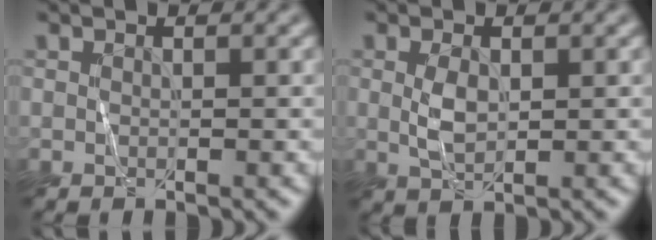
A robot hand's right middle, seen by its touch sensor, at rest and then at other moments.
{"total": 1.9, "force": [0.3, 1.0, 1.5], "torque": [-0.044, 0.001, 0.010]}